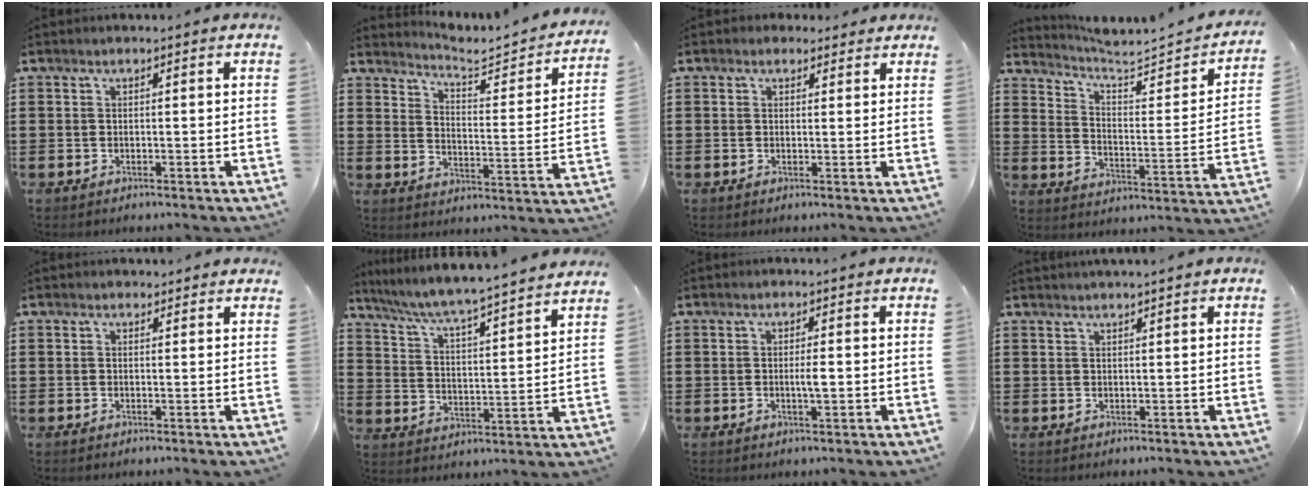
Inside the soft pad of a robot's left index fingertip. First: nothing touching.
{"total": 3.8, "force": [3.6, 0.1, 1.1], "torque": [-0.038, -0.035, 0.051]}
{"total": 1.7, "force": [1.3, 1.1, 0.3], "torque": [-0.010, 0.008, 0.025]}
{"total": 4.2, "force": [3.8, 0.2, 1.8], "torque": [-0.058, -0.035, 0.056]}
{"total": 1.1, "force": [0.9, 0.5, 0.1], "torque": [-0.004, 0.004, 0.018]}
{"total": 4.8, "force": [4.4, -0.8, 1.8], "torque": [-0.058, -0.041, 0.065]}
{"total": 2.1, "force": [-0.2, 0.3, 2.0], "torque": [-0.039, -0.002, -0.004]}
{"total": 1.1, "force": [1.1, -0.2, 0.2], "torque": [-0.004, -0.002, 0.022]}